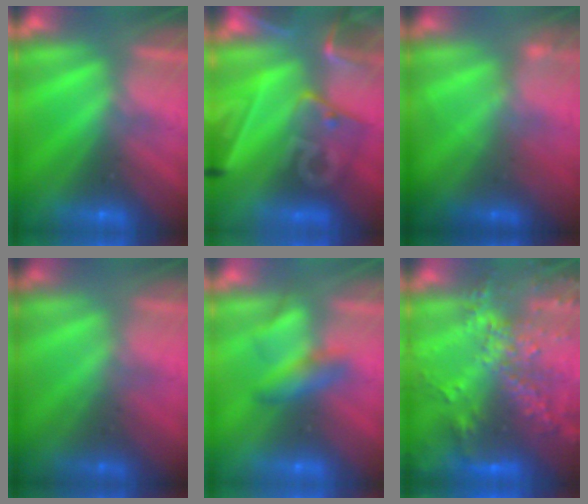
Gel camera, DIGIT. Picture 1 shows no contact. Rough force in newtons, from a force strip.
{"total": 8.1}
{"total": 2.2}
{"total": 1.4}
{"total": 2.2}
{"total": 6.1}